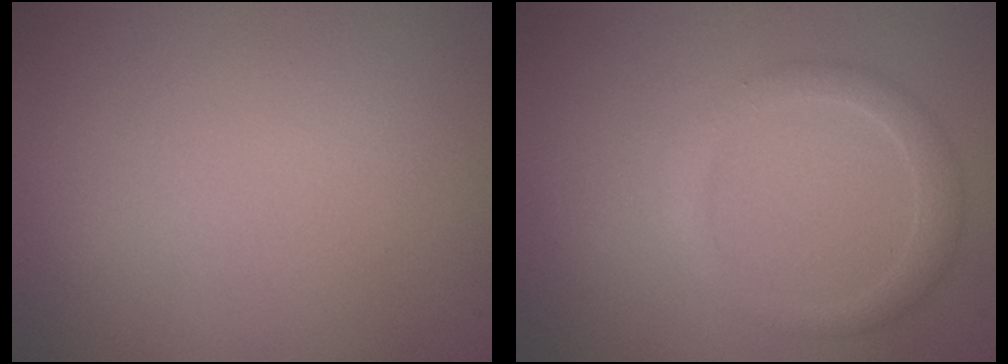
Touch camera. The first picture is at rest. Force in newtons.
{"total": 2.1, "press": 2.1, "slide": 0.2}